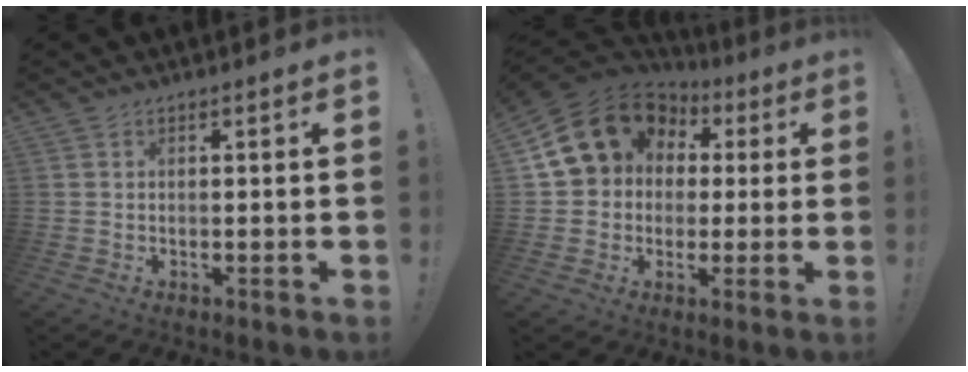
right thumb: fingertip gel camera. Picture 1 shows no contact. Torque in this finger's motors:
{"motor_torque": [1.03, 1.03, 0.67, -0.31, 0.33]}